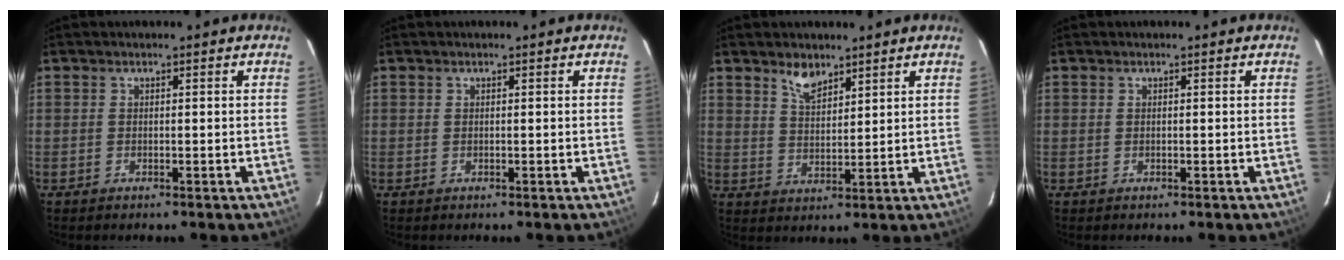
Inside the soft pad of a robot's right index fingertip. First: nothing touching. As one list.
[{"total": 0.0}, {"total": 4.6, "force": [3.5, 1.8, 2.2], "torque": [-0.038, 0.002, 0.066]}, {"total": 0.0}]